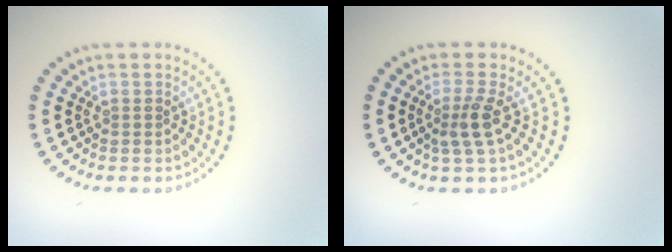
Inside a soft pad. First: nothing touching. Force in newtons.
{"total": 2.3, "press": 1.8, "slide": 1.4}